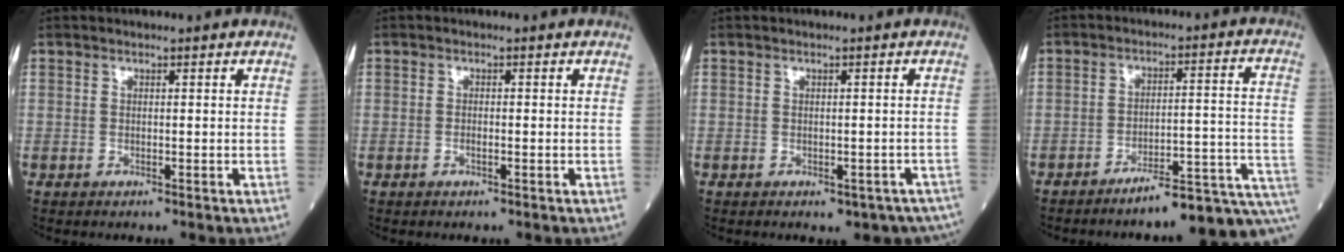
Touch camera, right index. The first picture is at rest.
{"total": 0.8, "force": [-0.3, 0.2, 0.7], "torque": [-0.014, 0.000, -0.005]}
{"total": 6.0, "force": [-4.6, 3.1, 2.3], "torque": [-0.010, 0.003, -0.052]}
{"total": 12.2, "force": [-9.1, 0.3, 8.2], "torque": [-0.076, 0.044, -0.130]}